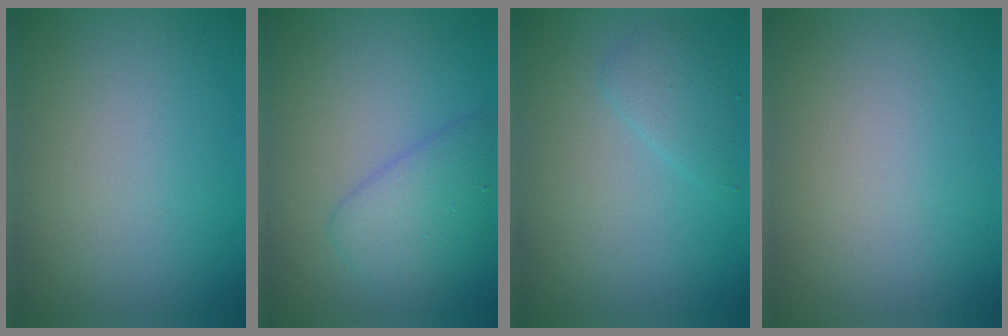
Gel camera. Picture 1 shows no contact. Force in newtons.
{"total": 3.4, "press": 3.4, "slide": 0.1}
{"total": 1.8, "press": 1.8, "slide": 0.1}
{"total": 0.0}